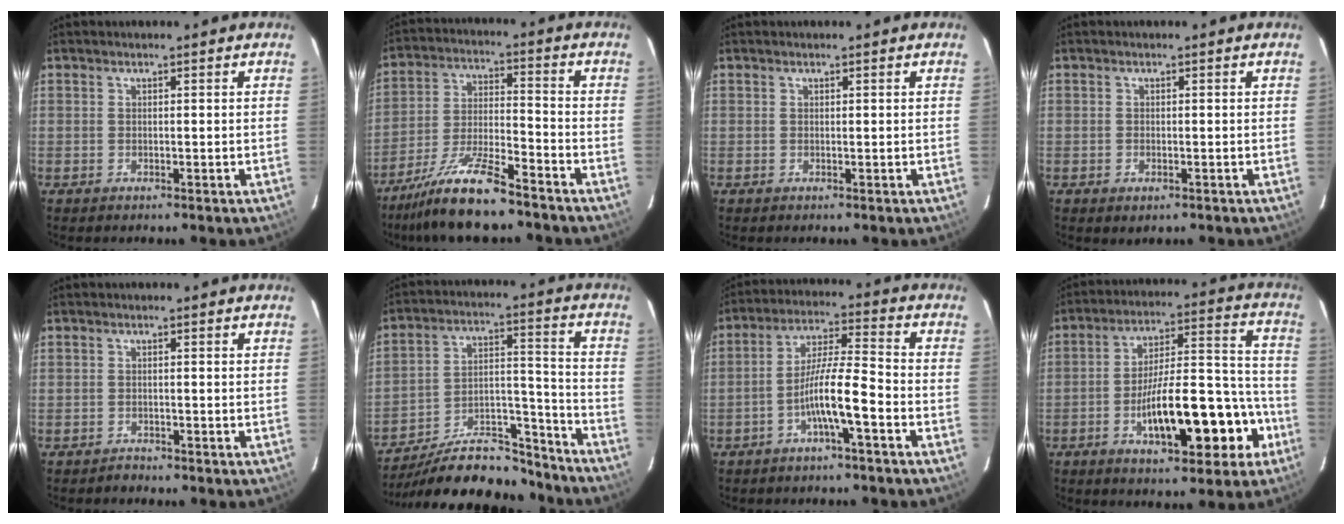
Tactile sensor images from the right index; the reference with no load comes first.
{"total": 11.7, "force": [-9.3, 1.2, 7.0], "torque": [-0.136, -0.017, -0.170]}
{"total": 0.0}
{"total": 1.3, "force": [-0.6, 0.7, 0.9], "torque": [-0.014, -0.001, -0.001]}
{"total": 0.8, "force": [-0.7, 0.2, -0.2], "torque": [0.007, -0.002, -0.014]}
{"total": 17.6, "force": [-16.2, 4.2, 5.6], "torque": [-0.099, 0.036, -0.263]}
{"total": 8.8, "force": [-3.6, 0.3, 8.0], "torque": [-0.151, 0.015, -0.068]}
{"total": 17.4, "force": [-6.6, 5.3, 15.2], "torque": [-0.236, 0.031, -0.090]}